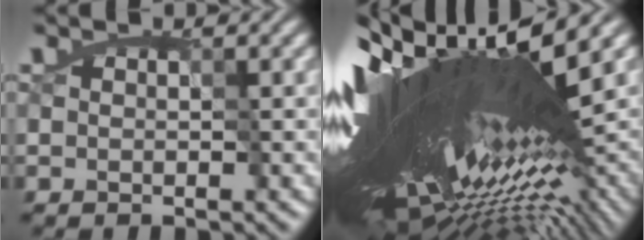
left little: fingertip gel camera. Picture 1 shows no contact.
{"total": 18.6, "force": [2.6, 5.6, 17.5], "torque": [-0.314, -0.027, 0.067]}